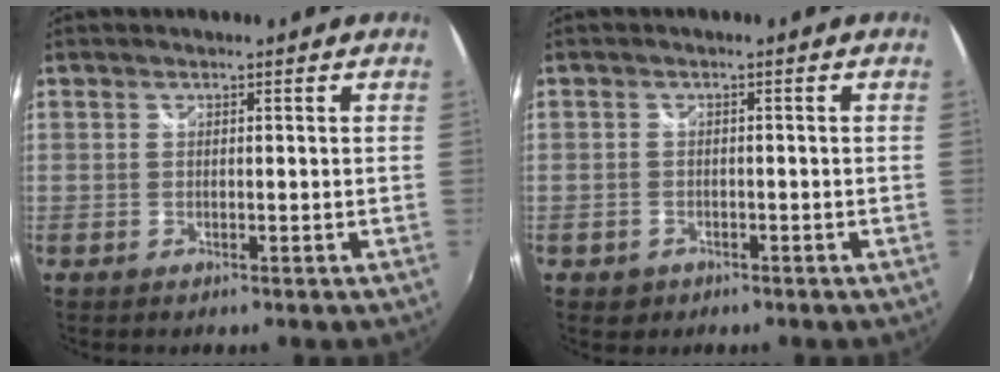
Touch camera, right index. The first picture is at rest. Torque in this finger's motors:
{"motor_torque": [0.29, -0.23, -0.01, -0.02]}